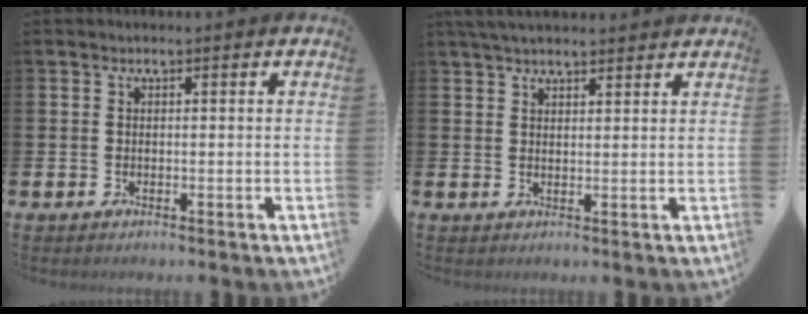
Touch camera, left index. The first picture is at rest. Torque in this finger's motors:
{"motor_torque": [1.10, -1.04, 0.51, 0.13]}